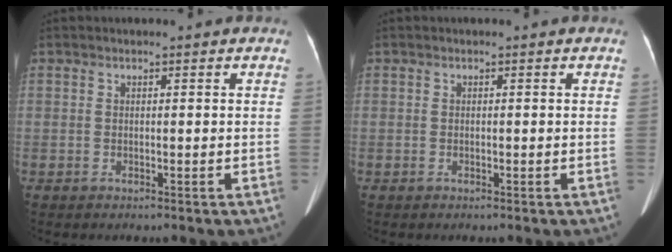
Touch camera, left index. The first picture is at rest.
{"total": 0.0}